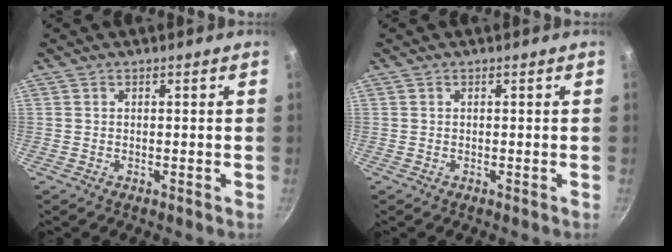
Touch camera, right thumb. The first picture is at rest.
{"total": 0.0}